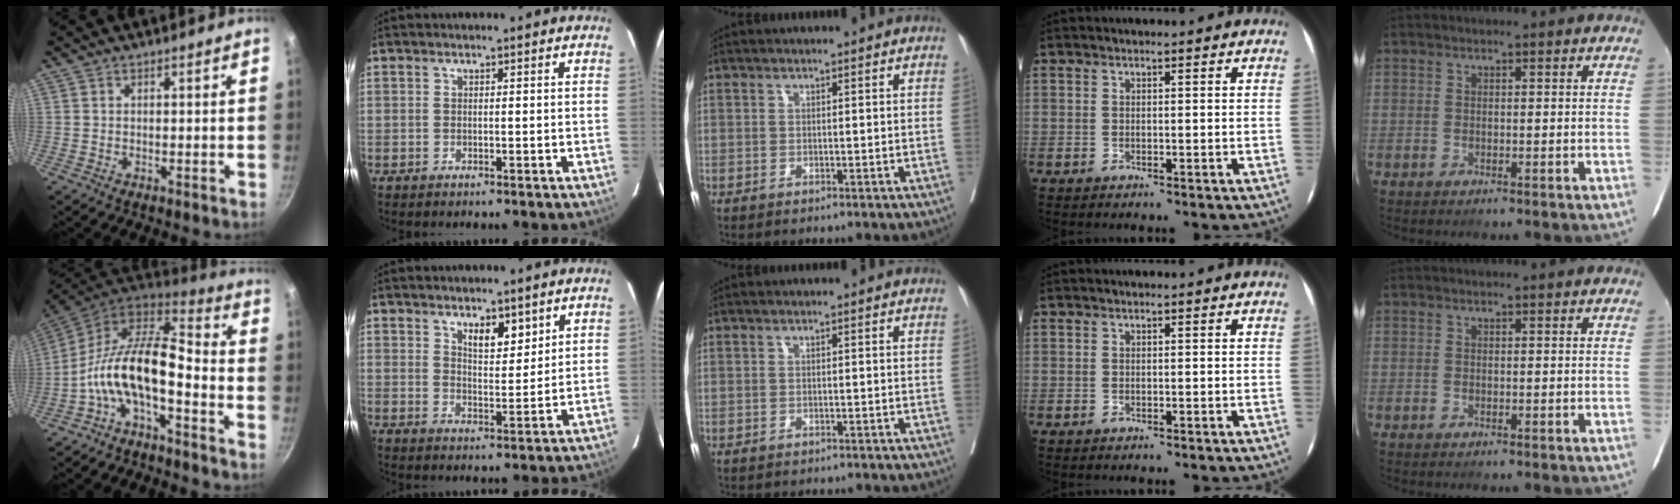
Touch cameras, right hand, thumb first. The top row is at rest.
{"thumb": {"total": 14.1, "force": [-5.2, 5.4, 11.9], "torque": [-0.211, 0.093, -0.103]}, "index": {"total": 4.7, "force": [3.1, 1.8, 3.1], "torque": [-0.051, -0.005, 0.055]}, "middle": {"total": 7.0, "force": [-6.5, 1.5, 2.2], "torque": [-0.020, -0.004, -0.073]}}